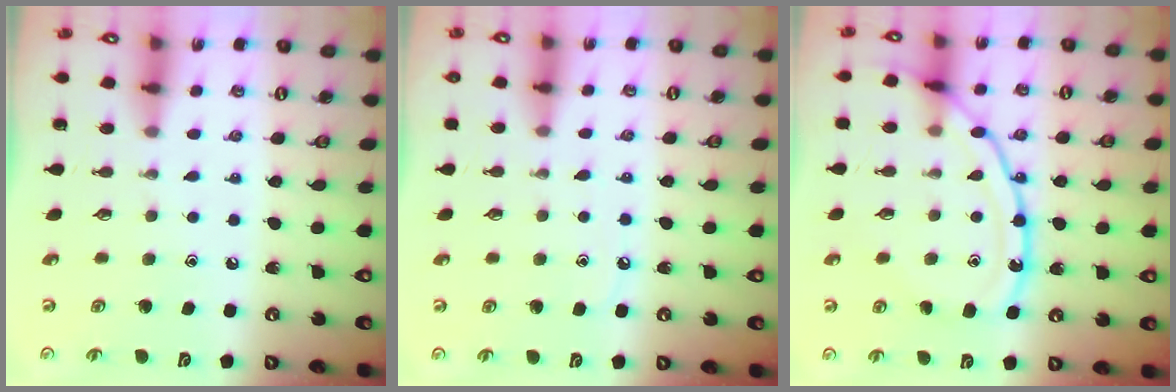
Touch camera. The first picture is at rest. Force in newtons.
{"total": 7.5, "press": 7.5, "slide": 0.9}
{"total": 15.8, "press": 15.7, "slide": 1.6}